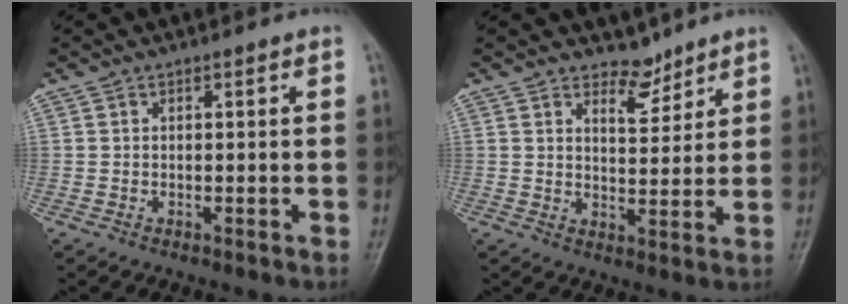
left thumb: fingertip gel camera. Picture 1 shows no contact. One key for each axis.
{"total": 4.6, "fx": 3.9, "fy": 2.2, "fz": 1.1, "tx": 0.007, "ty": -0.033, "tz": 0.066}